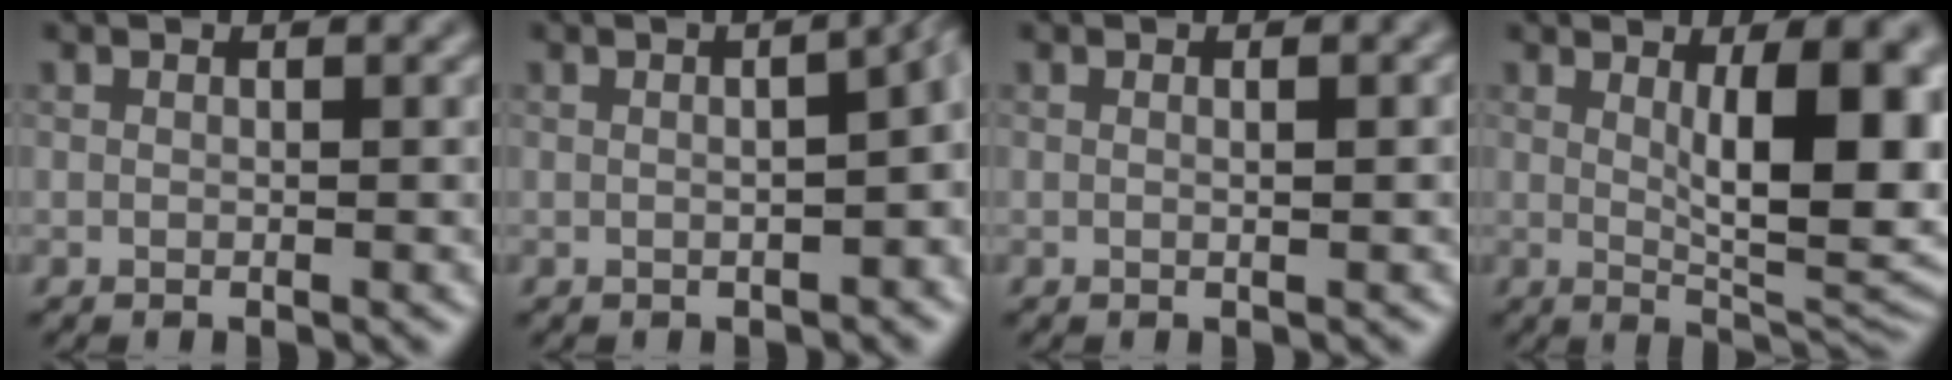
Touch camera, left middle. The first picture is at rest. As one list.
[{"total": 6.5, "force": [-0.2, 2.6, 6.0], "torque": [-0.046, 0.003, 0.000]}, {"total": 0.8, "force": [0.1, 0.1, 0.8], "torque": [-0.012, 0.001, -0.001]}, {"total": 10.3, "force": [1.6, 3.1, 9.6], "torque": [-0.131, -0.010, 0.033]}]